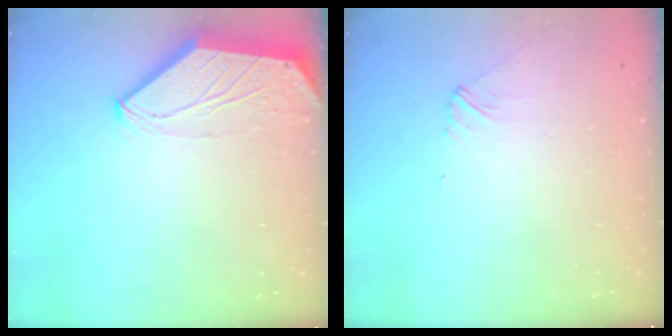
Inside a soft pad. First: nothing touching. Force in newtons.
{"total": 2.7, "press": 2.7, "slide": 0.5}